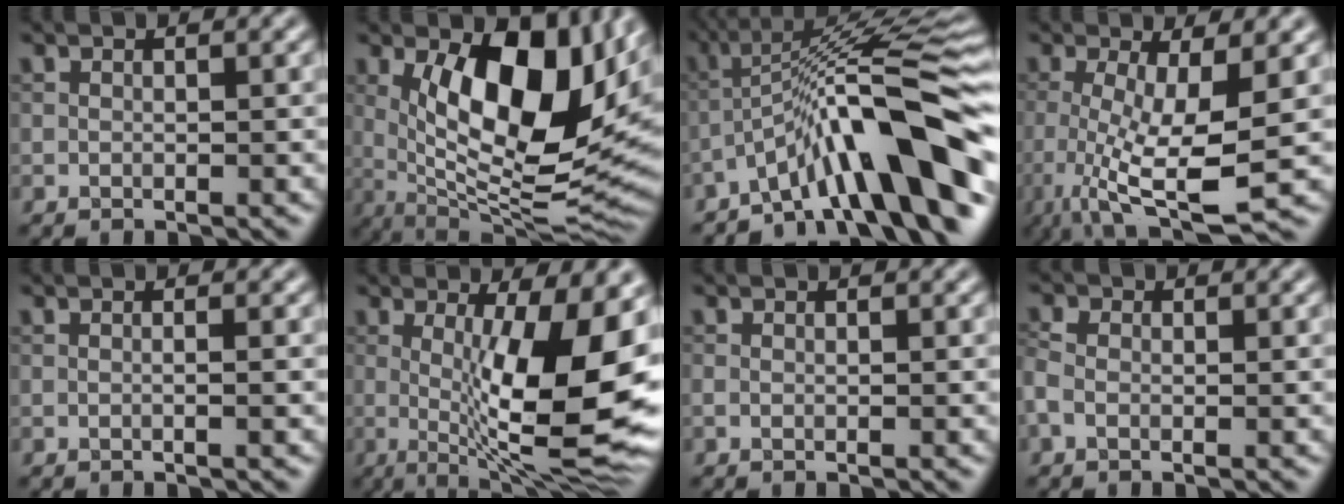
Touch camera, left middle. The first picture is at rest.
{"total": 14.1, "force": [3.1, 5.4, 12.6], "torque": [-0.194, -0.011, 0.051]}
{"total": 11.5, "force": [-6.5, 1.7, 9.3], "torque": [-0.127, 0.027, -0.107]}
{"total": 7.8, "force": [-1.3, 2.0, 7.4], "torque": [-0.147, -0.022, -0.022]}
{"total": 0.9, "force": [-0.1, 0.2, 0.9], "torque": [-0.010, -0.002, -0.007]}
{"total": 12.8, "force": [0.2, 3.2, 12.4], "torque": [-0.174, -0.011, 0.007]}
{"total": 0.0}
{"total": 1.9, "force": [-0.5, 1.3, 1.2], "torque": [-0.031, 0.004, -0.020]}